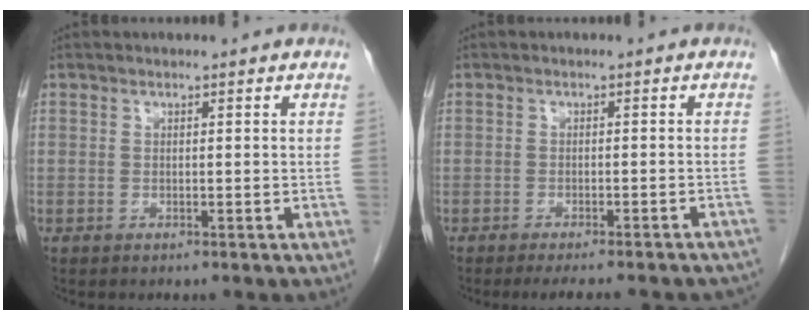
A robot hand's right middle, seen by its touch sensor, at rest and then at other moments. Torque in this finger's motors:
{"motor_torque": [1.08, -1.06, 0.10, 0.03]}